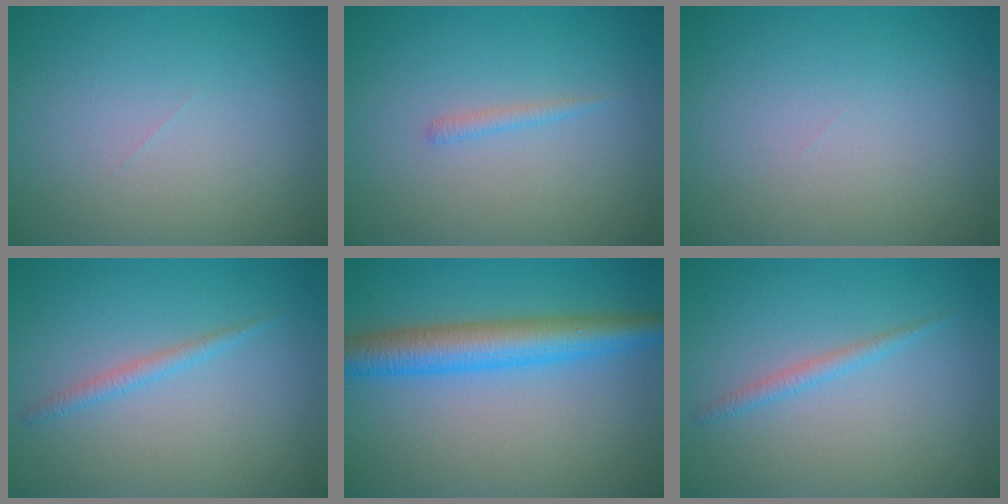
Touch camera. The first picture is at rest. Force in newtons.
{"total": 0.8, "press": 0.8, "slide": 0.1}
{"total": 0.0}
{"total": 1.2, "press": 1.2, "slide": 0.0}
{"total": 5.8, "press": 5.8, "slide": 0.2}
{"total": 1.2, "press": 1.2, "slide": 0.0}